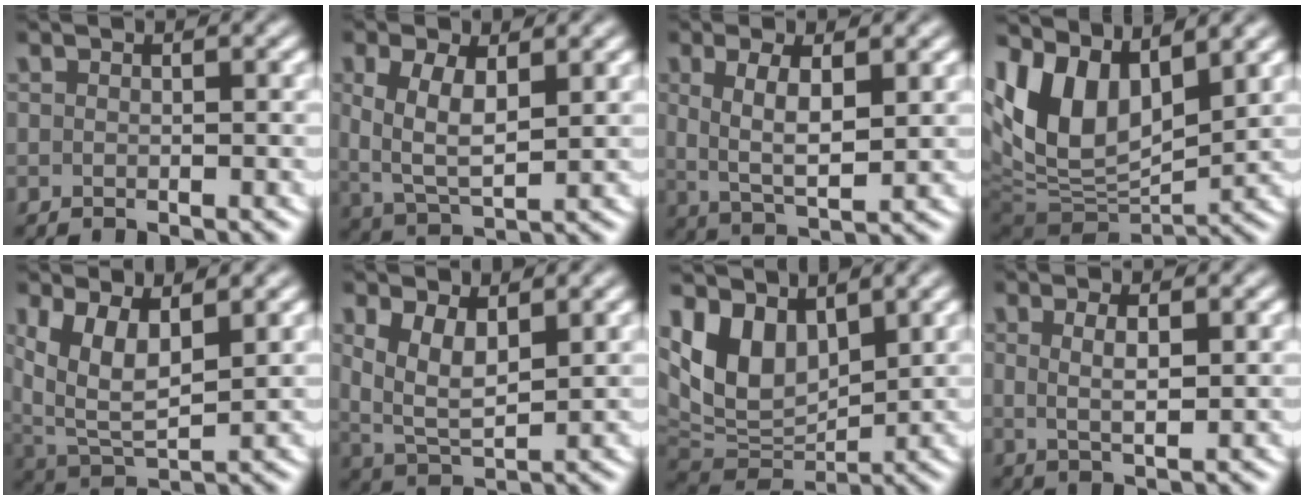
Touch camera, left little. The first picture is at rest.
{"total": 5.6, "force": [0.5, 3.7, 4.1], "torque": [-0.094, -0.023, 0.022]}
{"total": 5.1, "force": [0.5, 2.6, 4.4], "torque": [-0.087, -0.014, 0.018]}
{"total": 12.7, "force": [1.1, 9.1, 8.8], "torque": [-0.181, -0.025, 0.031]}
{"total": 7.4, "force": [1.2, 5.8, 4.5], "torque": [-0.123, -0.029, 0.027]}
{"total": 6.2, "force": [0.9, 4.8, 3.9], "torque": [-0.097, -0.022, 0.020]}
{"total": 10.9, "force": [1.1, 8.7, 6.6], "torque": [-0.145, -0.023, 0.028]}
{"total": 3.4, "force": [0.6, 1.4, 3.1], "torque": [-0.049, -0.005, 0.016]}